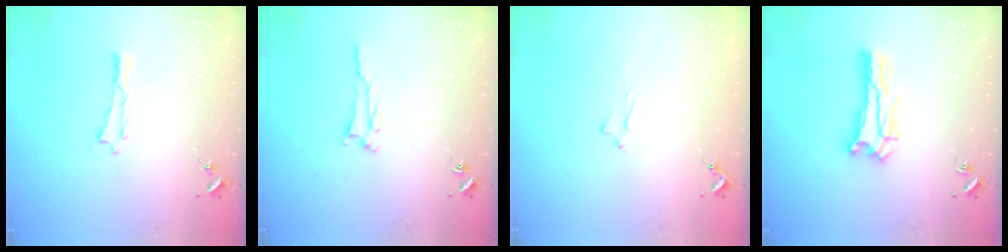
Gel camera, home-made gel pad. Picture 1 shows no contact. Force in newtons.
{"total": 1.5, "press": 1.5, "slide": 0.2}
{"total": 2.0, "press": 2.0, "slide": 0.4}
{"total": 1.5, "press": 1.5, "slide": 0.2}